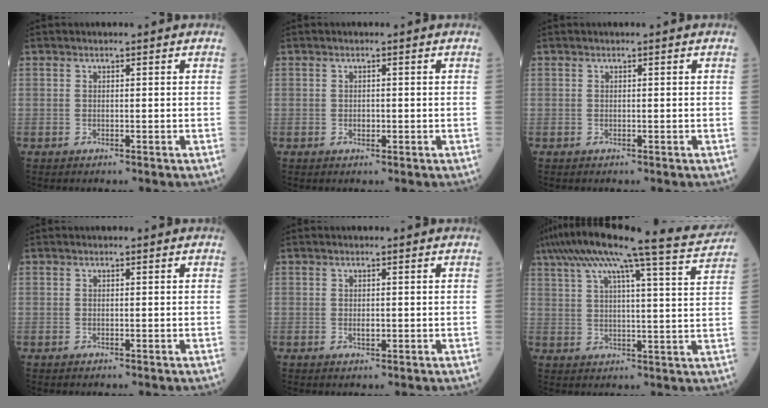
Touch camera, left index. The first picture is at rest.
{"total": 0.9, "force": [-0.3, 0.7, 0.5], "torque": [-0.010, 0.002, -0.005]}
{"total": 0.0}
{"total": 0.0}
{"total": 1.0, "force": [-0.1, 0.6, 0.7], "torque": [-0.013, 0.000, -0.001]}
{"total": 19.3, "force": [16.5, -0.3, 10.1], "torque": [-0.181, -0.005, 0.223]}